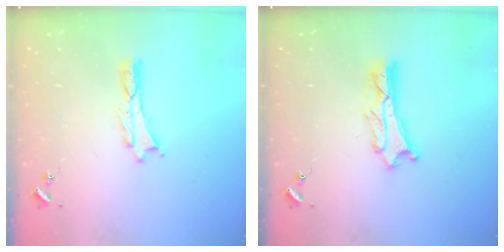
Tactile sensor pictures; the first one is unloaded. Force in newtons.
{"total": 2.6, "press": 2.6, "slide": 0.3}